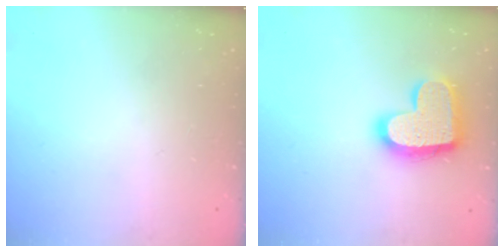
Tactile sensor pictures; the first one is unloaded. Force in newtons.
{"total": 18.3, "press": 18.2, "slide": 1.1}